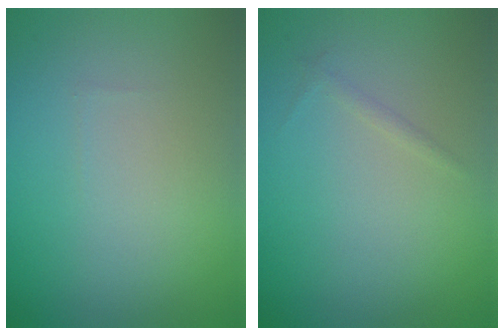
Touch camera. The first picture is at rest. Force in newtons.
{"total": 0.5, "press": 0.5, "slide": 0.0}